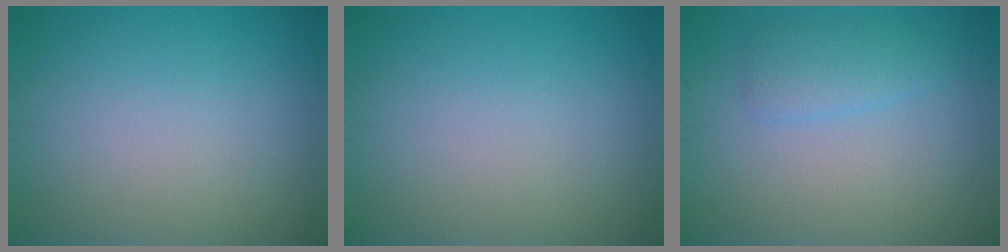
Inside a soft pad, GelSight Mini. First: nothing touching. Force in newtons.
{"total": 0.0}
{"total": 1.9, "press": 1.9, "slide": 0.1}